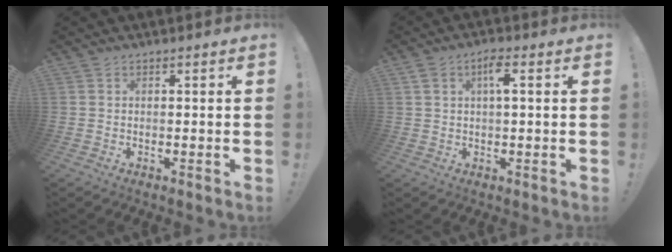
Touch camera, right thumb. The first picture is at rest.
{"total": 4.6, "force": [1.8, 1.4, 4.0], "torque": [-0.065, 0.000, 0.024]}